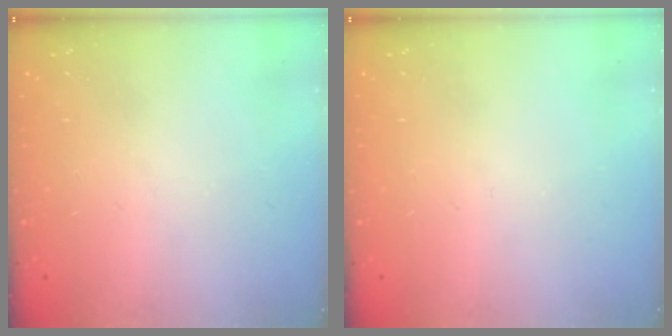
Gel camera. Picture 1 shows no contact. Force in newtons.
{"total": 0.0}